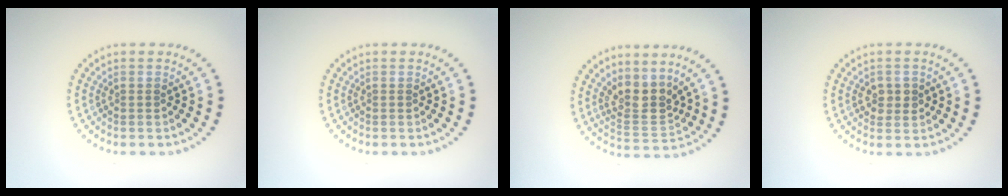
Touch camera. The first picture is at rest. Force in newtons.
{"total": 0.0}
{"total": 3.1, "press": 2.6, "slide": 1.8}
{"total": 1.8, "press": 1.8, "slide": 0.0}